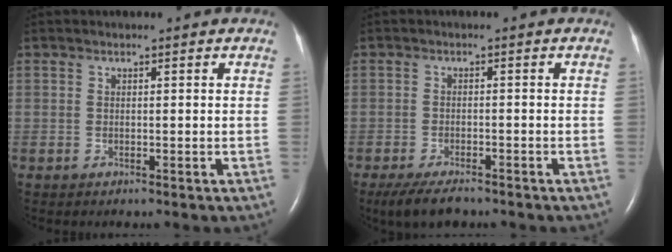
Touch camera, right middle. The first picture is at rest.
{"total": 5.5, "force": [-4.3, 1.5, 3.0], "torque": [-0.058, -0.010, -0.071]}